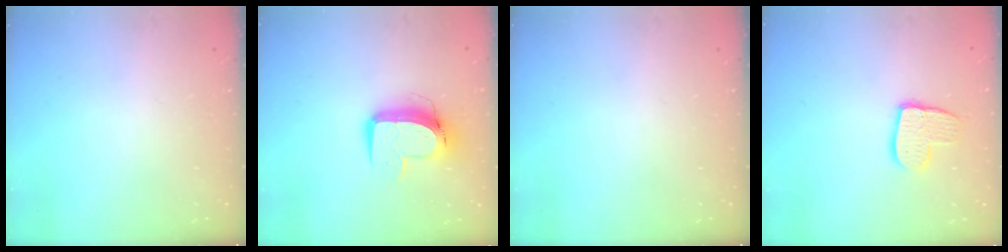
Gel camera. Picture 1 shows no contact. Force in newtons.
{"total": 11.3, "press": 11.2, "slide": 1.3}
{"total": 0.0}
{"total": 10.5, "press": 10.5, "slide": 0.8}